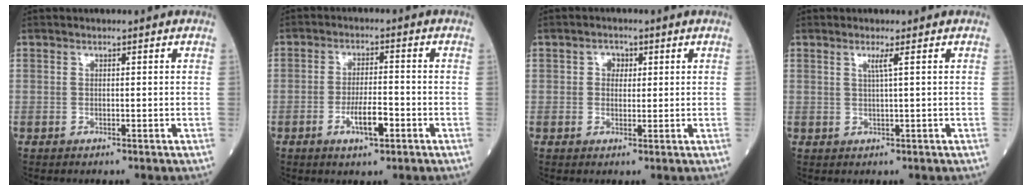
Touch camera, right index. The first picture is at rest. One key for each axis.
{"total": 5.3, "fx": -2.2, "fy": 1.0, "fz": 4.7, "tx": -0.088, "ty": -0.002, "tz": -0.039}
{"total": 2.2, "fx": 0.6, "fy": 1.7, "fz": 1.2, "tx": -0.016, "ty": 0.006, "tz": 0.007}
{"total": 1.6, "fx": 0.6, "fy": -0.6, "fz": 1.4, "tx": -0.029, "ty": -0.004, "tz": 0.013}